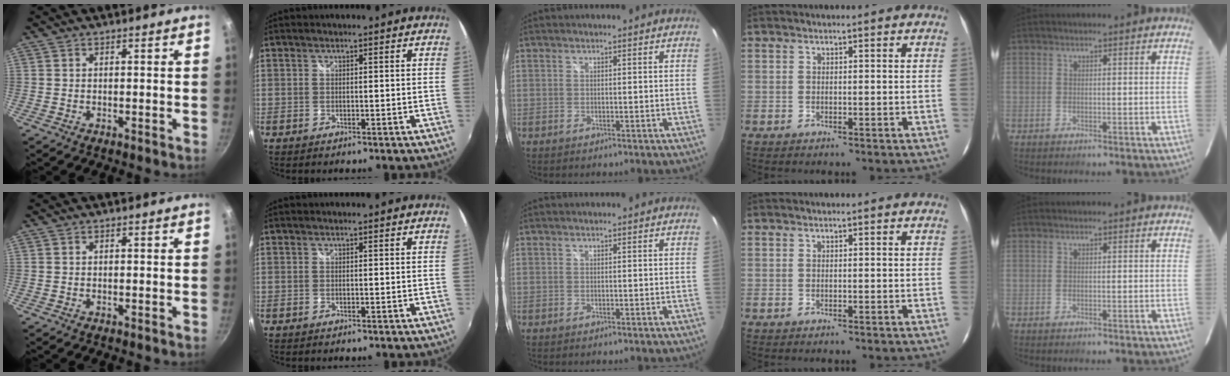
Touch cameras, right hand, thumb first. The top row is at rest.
{}